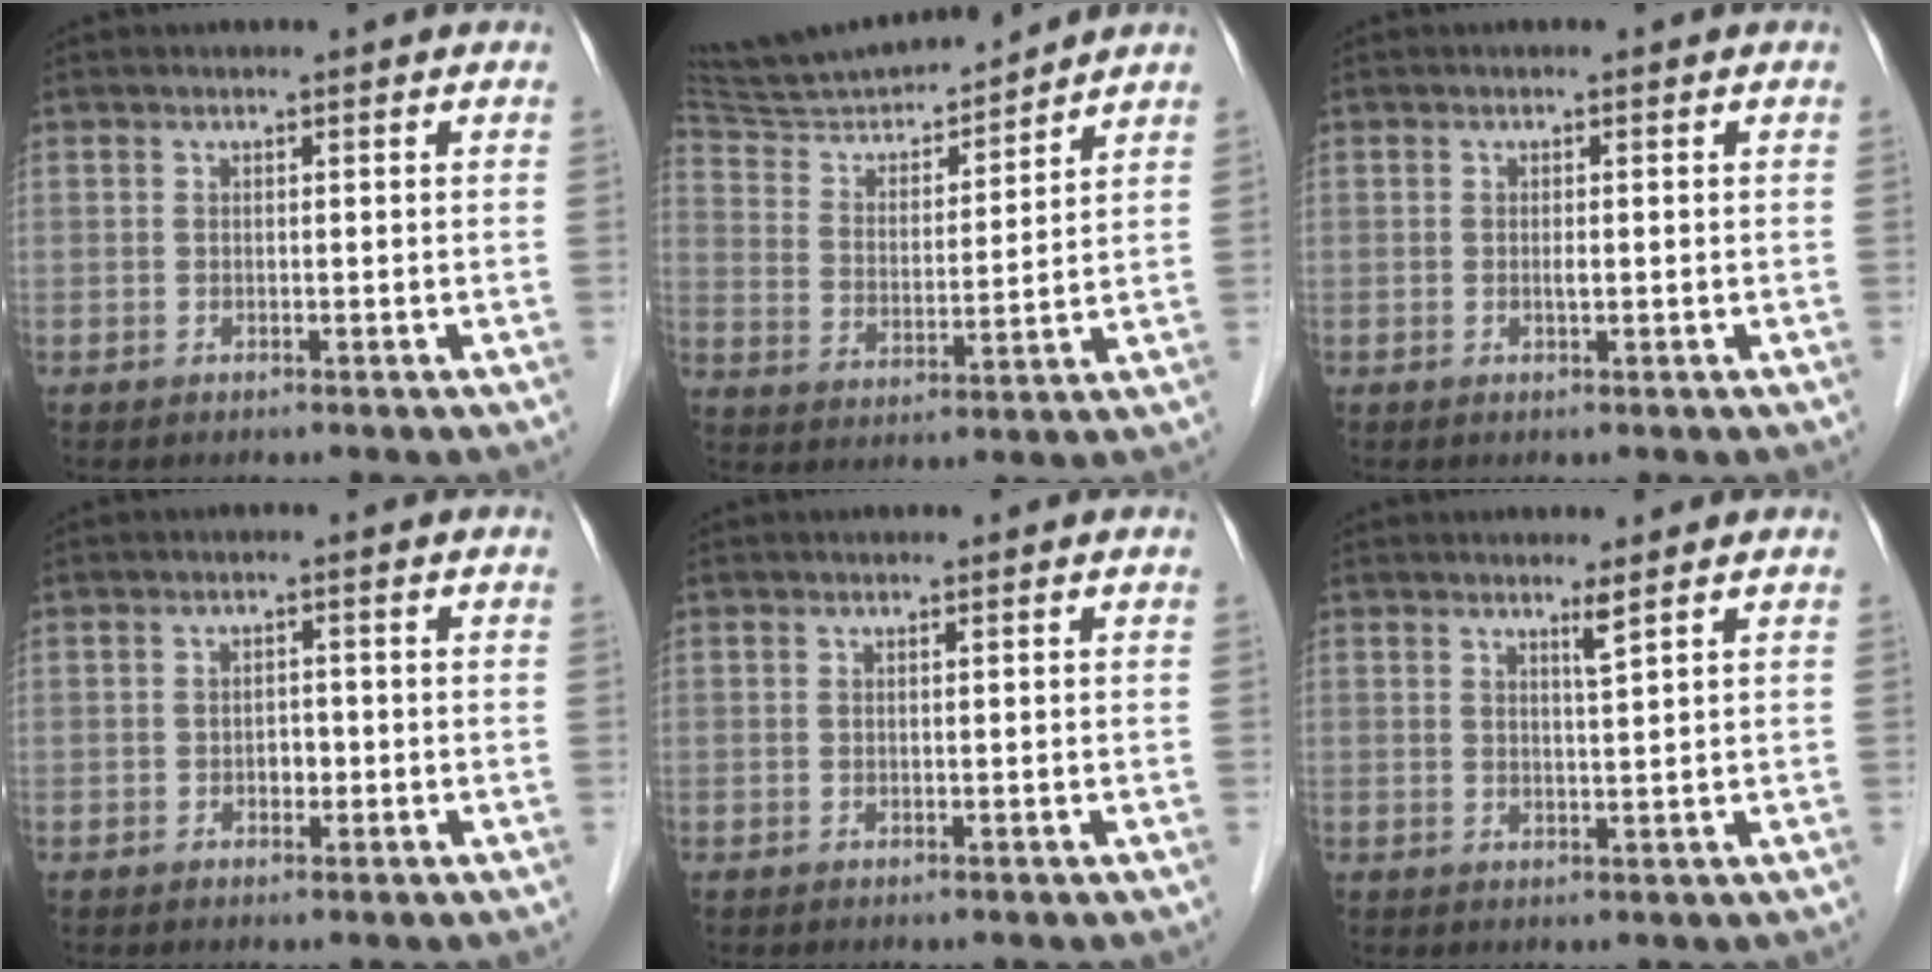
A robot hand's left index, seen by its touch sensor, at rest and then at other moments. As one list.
[{"total": 15.6, "force": [14.7, 1.8, 5.0], "torque": [-0.089, 0.006, 0.260]}, {"total": 0.7, "force": [-0.2, 0.1, 0.6], "torque": [-0.013, -0.005, -0.003]}, {"total": 1.8, "force": [-0.7, 1.2, 1.1], "torque": [-0.015, 0.001, -0.010]}, {"total": 0.0}, {"total": 1.7, "force": [1.1, -0.5, 1.1], "torque": [-0.025, -0.012, 0.023]}]